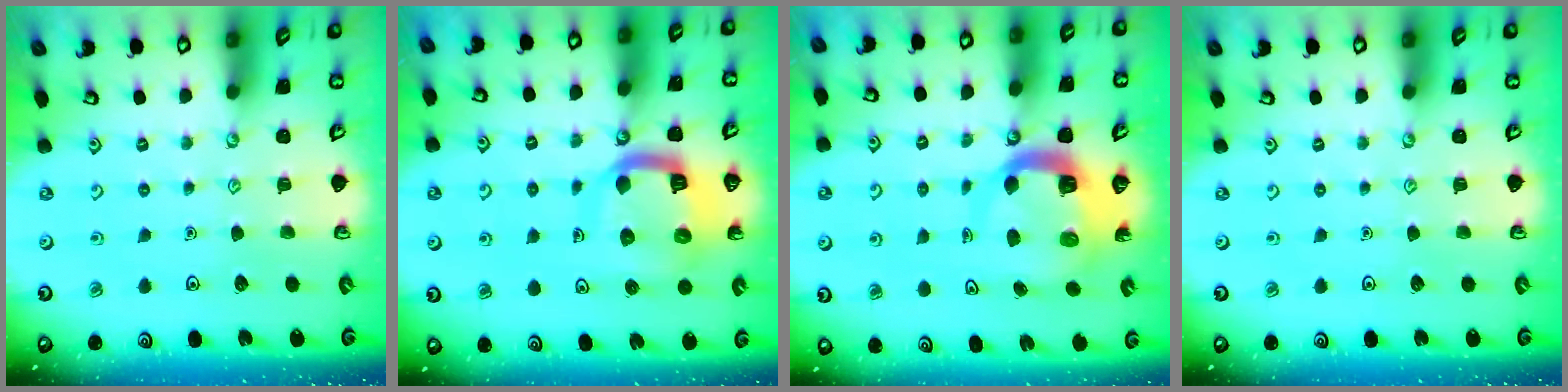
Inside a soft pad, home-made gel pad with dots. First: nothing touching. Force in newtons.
{"total": 11.9, "press": 11.8, "slide": 1.2}
{"total": 8.4, "press": 8.3, "slide": 0.9}
{"total": 0.0}